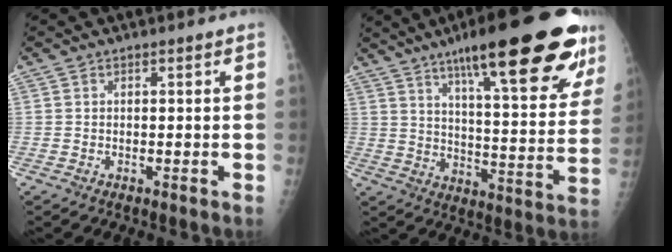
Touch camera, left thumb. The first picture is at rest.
{"total": 28.3, "force": [17.5, 6.2, 21.3], "torque": [-0.275, -0.044, 0.249]}